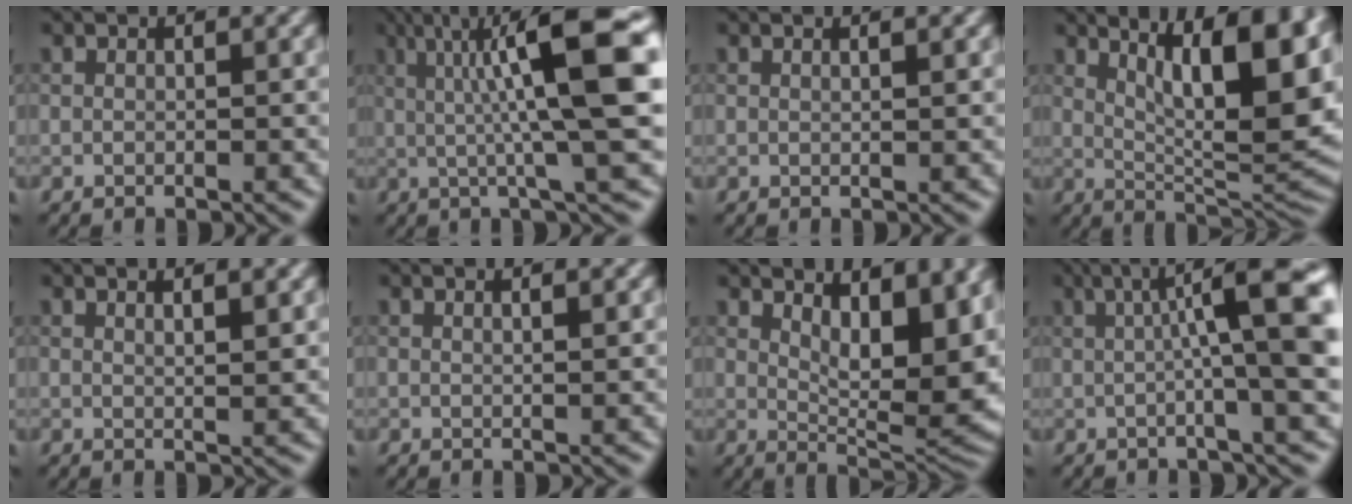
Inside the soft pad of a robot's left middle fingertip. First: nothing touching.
{"total": 10.9, "force": [1.2, 1.6, 10.7], "torque": [-0.171, 0.021, 0.033]}
{"total": 1.0, "force": [0.5, 0.4, 0.8], "torque": [0.006, 0.010, -0.005]}
{"total": 12.5, "force": [3.9, 3.6, 11.3], "torque": [-0.149, 0.004, 0.079]}
{"total": 2.0, "force": [1.3, 0.5, 1.5], "torque": [-0.004, 0.013, 0.014]}
{"total": 1.3, "force": [0.7, 0.5, 1.0], "torque": [0.005, 0.012, -0.002]}
{"total": 10.0, "force": [3.5, 3.5, 8.7], "torque": [-0.115, -0.010, 0.078]}
{"total": 10.9, "force": [2.2, 1.9, 10.5], "torque": [-0.139, 0.013, 0.046]}